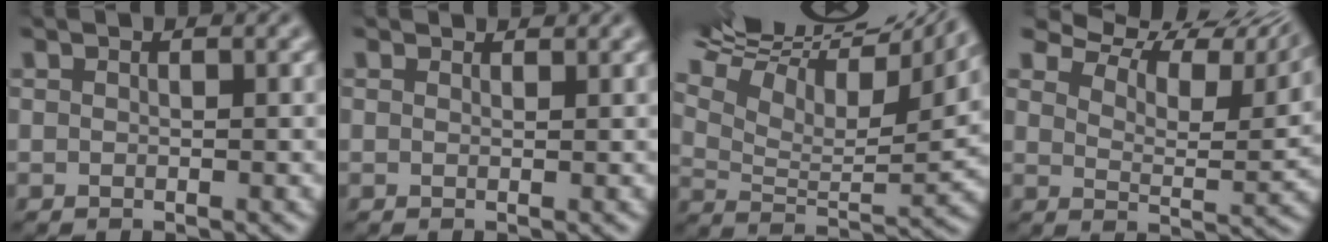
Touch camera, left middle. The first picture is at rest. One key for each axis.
{"total": 1.0, "fx": 1.0, "fy": 0.3, "fz": 0.2, "tx": -0.006, "ty": -0.005, "tz": 0.009}
{"total": 15.9, "fx": 11.3, "fy": 5.3, "fz": 9.8, "tx": -0.187, "ty": 0.064, "tz": 0.183}
{"total": 13.6, "fx": 12.0, "fy": 3.4, "fz": 5.5, "tx": -0.112, "ty": 0.015, "tz": 0.151}